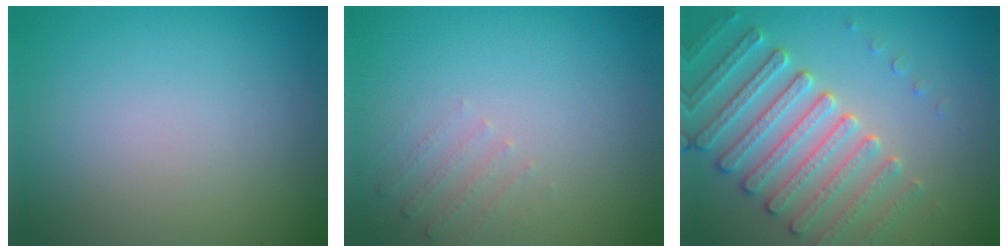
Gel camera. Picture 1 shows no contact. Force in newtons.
{"total": 1.3, "press": 1.3, "slide": 0.4}
{"total": 4.9, "press": 4.7, "slide": 1.3}